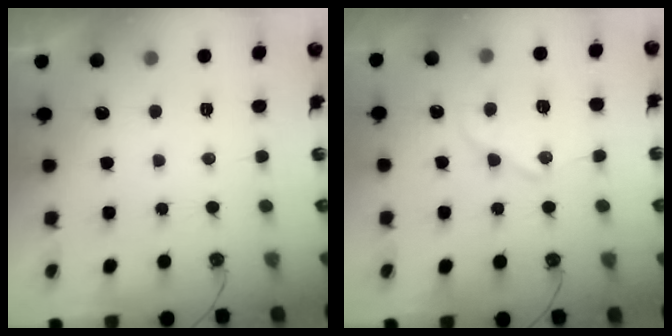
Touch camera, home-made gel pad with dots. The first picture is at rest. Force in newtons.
{"total": 13.9, "press": 13.8, "slide": 1.0}